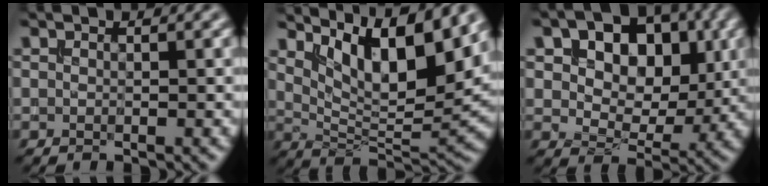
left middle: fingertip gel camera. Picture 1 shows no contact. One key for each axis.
{"total": 9.2, "fx": 5.2, "fy": 3.2, "fz": 6.9, "tx": -0.110, "ty": -0.015, "tz": 0.093}
{"total": 9.7, "fx": 3.5, "fy": 6.6, "fz": 6.2, "tx": -0.107, "ty": 0.016, "tz": 0.046}